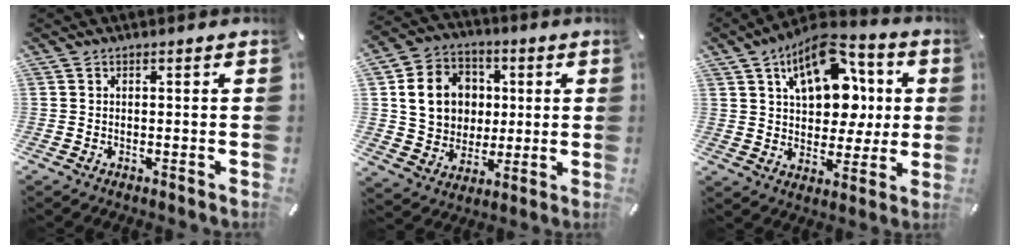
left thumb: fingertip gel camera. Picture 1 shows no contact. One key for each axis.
{"total": 14.3, "fx": 2.1, "fy": 12.8, "fz": 6.0, "tx": -0.104, "ty": 0.014, "tz": 0.049}
{"total": 17.2, "fx": 6.8, "fy": 11.3, "fz": 10.9, "tx": -0.166, "ty": -0.028, "tz": 0.125}